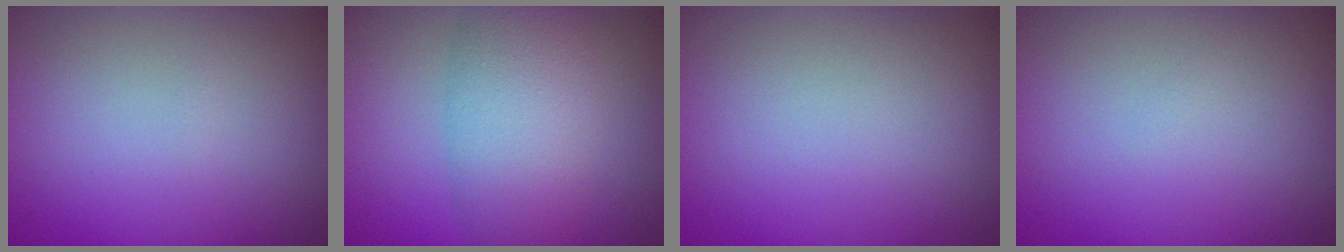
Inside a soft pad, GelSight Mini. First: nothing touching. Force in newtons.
{"total": 6.1, "press": 6.1, "slide": 0.2}
{"total": 0.0}
{"total": 0.0}